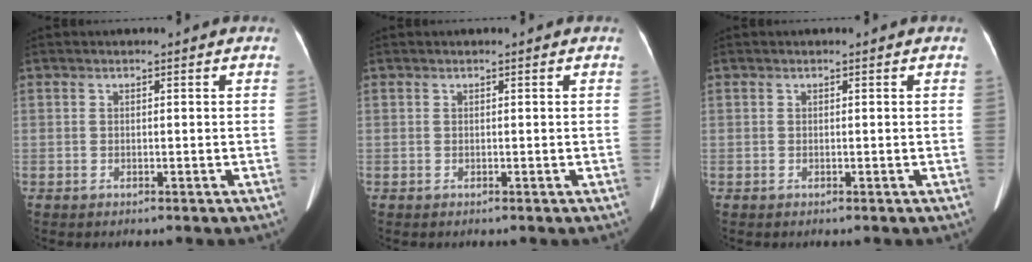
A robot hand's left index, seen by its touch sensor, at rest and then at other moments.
{"total": 0.0}
{"total": 0.0}